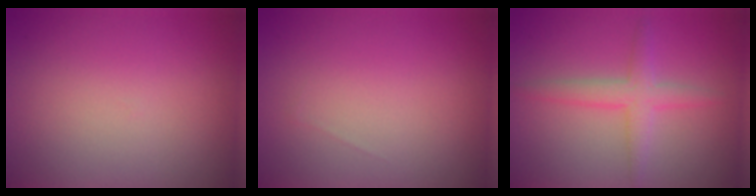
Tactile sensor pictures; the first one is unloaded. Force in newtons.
{"total": 0.0}
{"total": 2.7, "press": 2.7, "slide": 0.0}